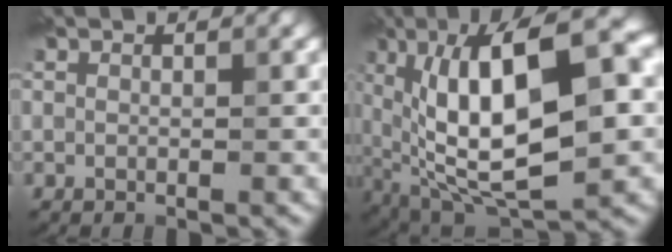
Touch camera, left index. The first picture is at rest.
{"total": 15.7, "force": [2.1, 6.0, 14.3], "torque": [-0.227, 0.009, 0.029]}